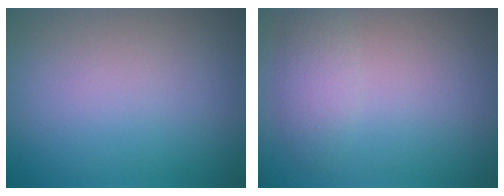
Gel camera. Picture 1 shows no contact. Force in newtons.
{"total": 2.1, "press": 2.1, "slide": 0.1}